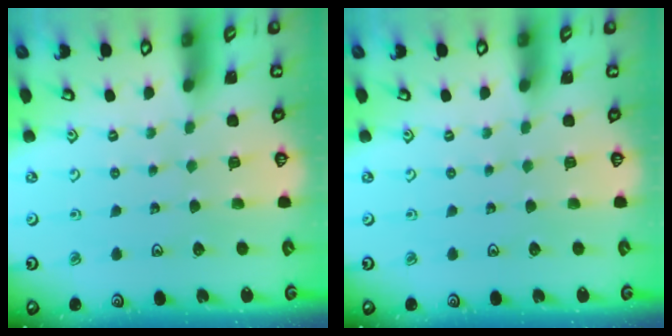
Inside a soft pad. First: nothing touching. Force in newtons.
{"total": 0.0}